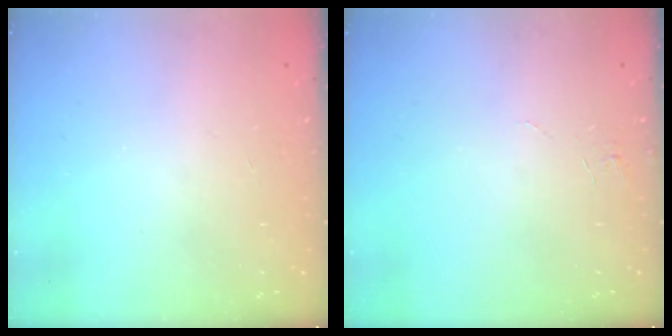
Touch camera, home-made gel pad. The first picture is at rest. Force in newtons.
{"total": 4.6, "press": 4.5, "slide": 0.4}